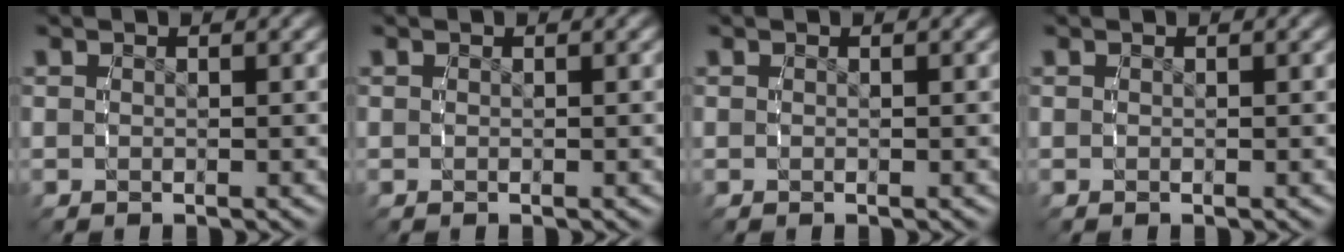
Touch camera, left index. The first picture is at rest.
{"total": 0.0}
{"total": 0.0}
{"total": 0.0}